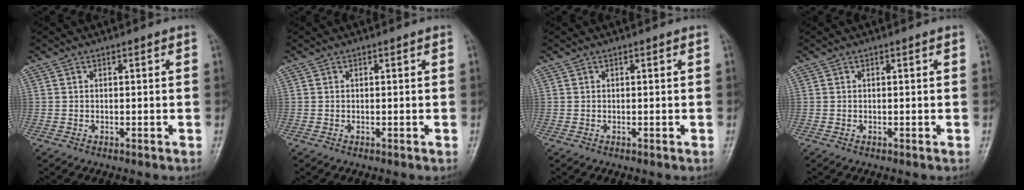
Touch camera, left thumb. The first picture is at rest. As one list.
[{"total": 0.0}, {"total": 0.0}, {"total": 0.0}]